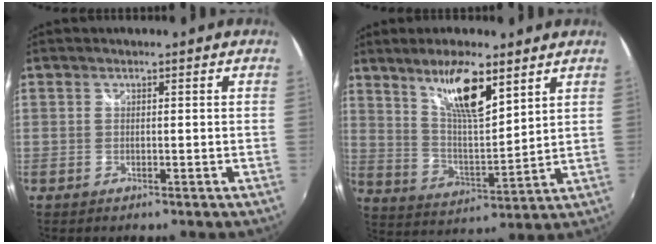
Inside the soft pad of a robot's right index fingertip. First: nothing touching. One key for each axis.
{"total": 11.5, "fx": 7.2, "fy": 2.6, "fz": 8.6, "tx": -0.150, "ty": 0.000, "tz": 0.139}